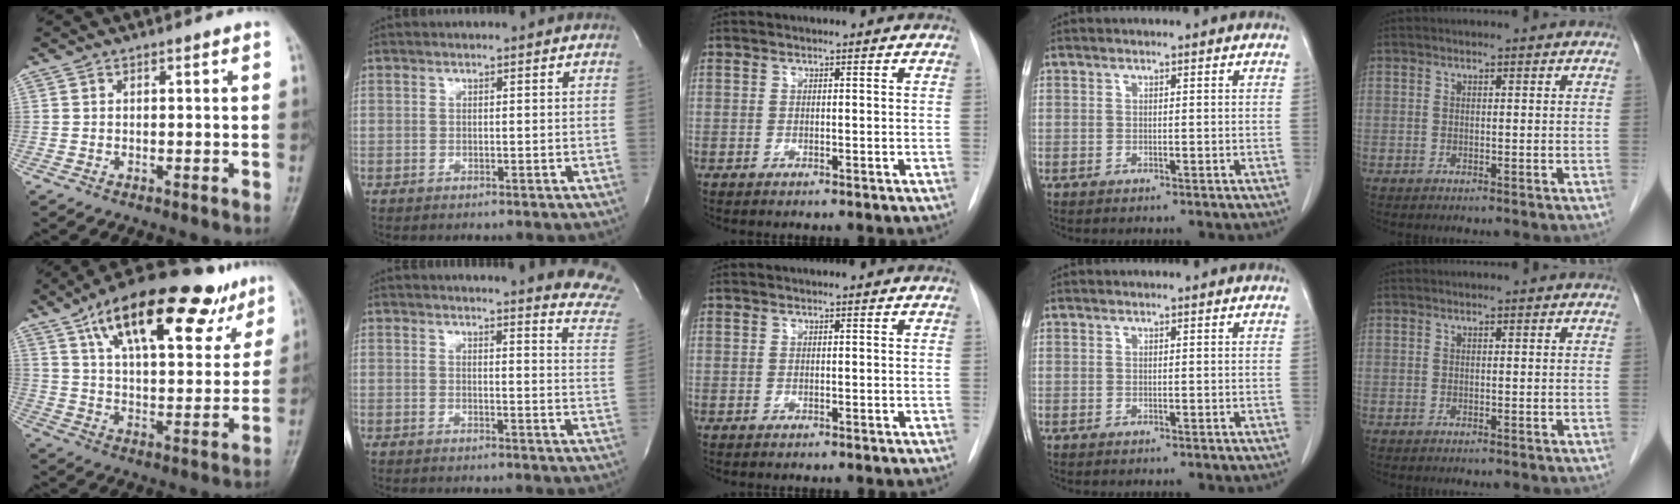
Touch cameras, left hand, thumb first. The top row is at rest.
{"thumb": {"total": 24.9, "force": [14.6, 10.3, 17.3], "torque": [-0.229, -0.019, 0.230]}, "index": {"total": 14.5, "force": [13.9, 0.4, 4.2], "torque": [-0.030, -0.114, 0.124]}}